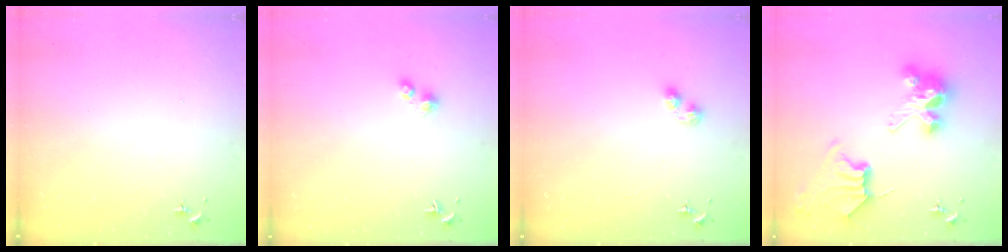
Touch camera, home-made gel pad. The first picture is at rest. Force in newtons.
{"total": 2.4, "press": 2.3, "slide": 0.3}
{"total": 5.6, "press": 5.6, "slide": 0.6}
{"total": 10.8, "press": 10.7, "slide": 1.2}